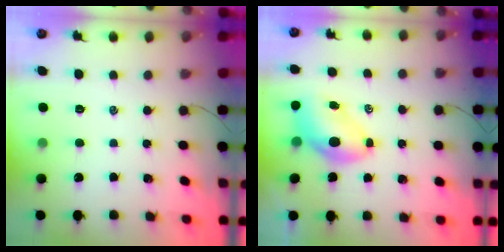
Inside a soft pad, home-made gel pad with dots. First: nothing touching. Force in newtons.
{"total": 7.5, "press": 7.3, "slide": 2.0}